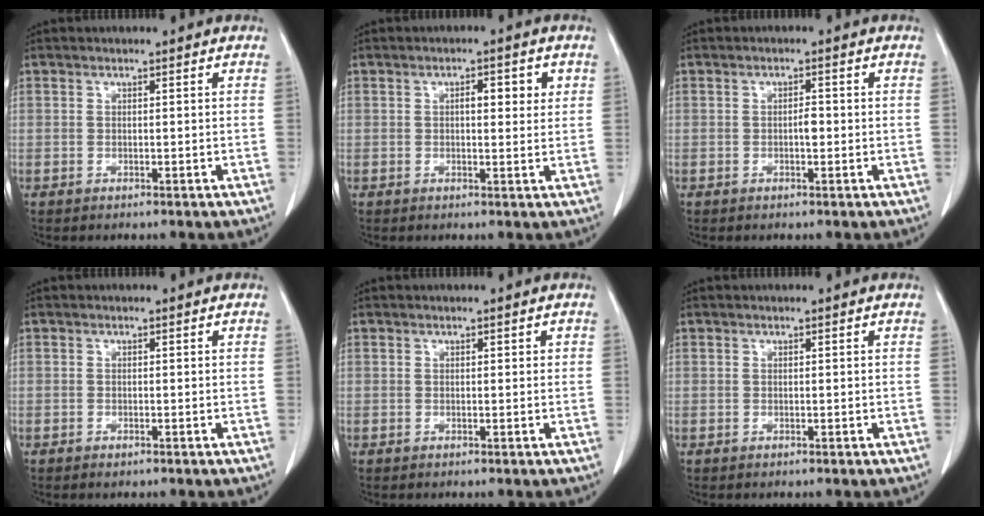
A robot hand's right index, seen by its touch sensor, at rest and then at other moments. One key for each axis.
{"total": 3.8, "fx": 1.1, "fy": 1.3, "fz": 3.3, "tx": -0.050, "ty": 0.006, "tz": 0.013}
{"total": 1.5, "fx": -0.3, "fy": 0.5, "fz": 1.4, "tx": -0.022, "ty": 0.002, "tz": -0.005}
{"total": 0.5, "fx": -0.4, "fy": 0.2, "fz": 0.3, "tx": -0.008, "ty": -0.002, "tz": -0.003}
{"total": 0.7, "fx": 0.2, "fy": 0.4, "fz": 0.5, "tx": -0.006, "ty": 0.005, "tz": 0.003}
{"total": 0.0}